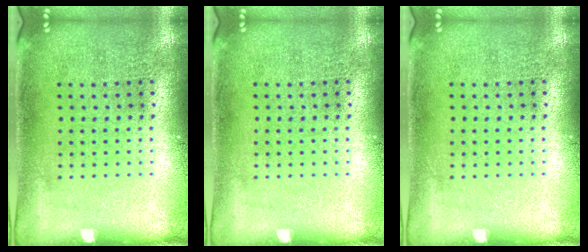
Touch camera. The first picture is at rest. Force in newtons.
{"total": 0.0}
{"total": 0.0}